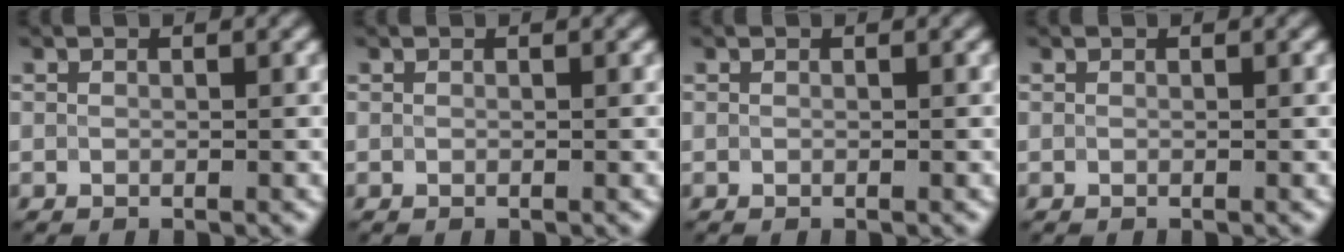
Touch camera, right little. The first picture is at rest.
{"total": 0.0}
{"total": 0.0}
{"total": 0.0}